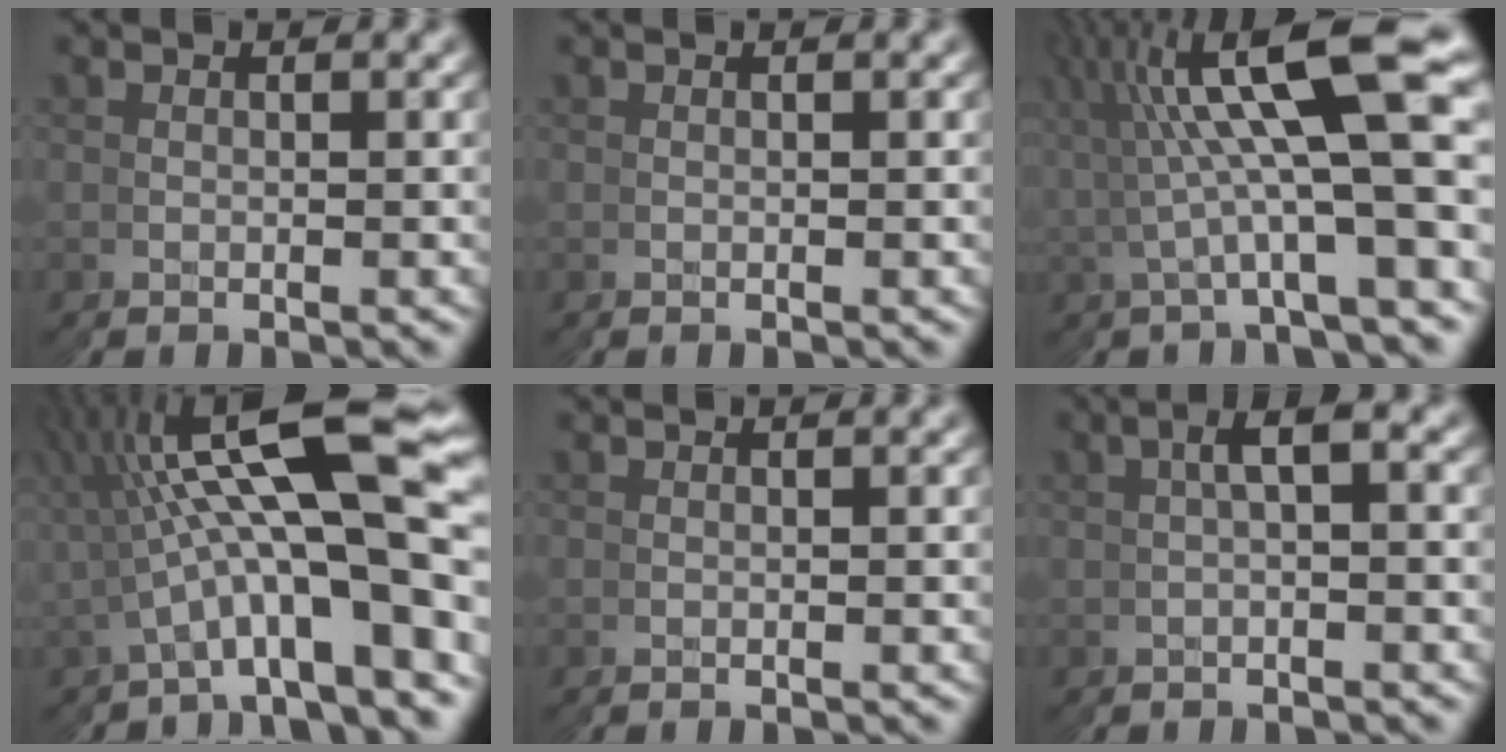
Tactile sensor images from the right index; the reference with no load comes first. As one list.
[{"total": 0.0}, {"total": 8.8, "force": [2.8, 2.6, 7.9], "torque": [-0.120, 0.024, 0.039]}, {"total": 11.1, "force": [2.0, 4.4, 10.0], "torque": [-0.159, 0.014, 0.029]}, {"total": 0.0}, {"total": 1.5, "force": [0.6, 0.3, 1.4], "torque": [-0.022, 0.011, 0.009]}]